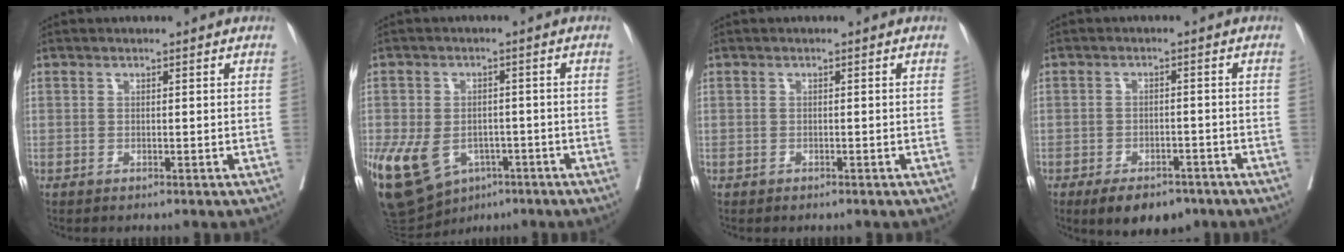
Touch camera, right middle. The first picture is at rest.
{"total": 14.7, "force": [-6.4, 10.1, 8.6], "torque": [-0.196, -0.006, -0.091]}
{"total": 0.0}
{"total": 7.5, "force": [-5.4, 3.6, 3.8], "torque": [-0.046, 0.001, -0.078]}